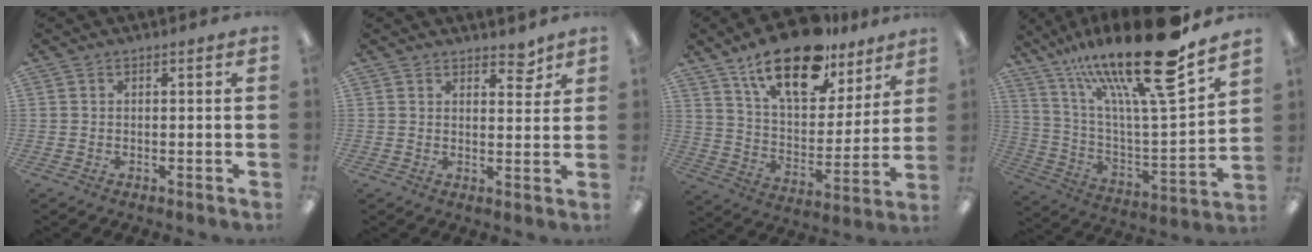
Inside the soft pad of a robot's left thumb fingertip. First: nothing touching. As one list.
[{"total": 4.2, "force": [3.5, 1.8, 1.5], "torque": [0.004, -0.026, 0.056]}, {"total": 21.3, "force": [14.7, 9.4, 12.3], "torque": [-0.203, -0.077, 0.253]}, {"total": 26.7, "force": [18.7, 5.4, 18.2], "torque": [-0.298, -0.117, 0.306]}]